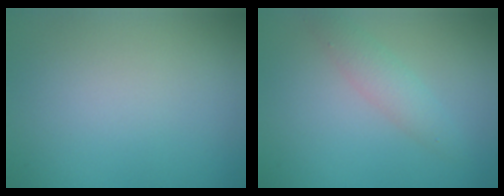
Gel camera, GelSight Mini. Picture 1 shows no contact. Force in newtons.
{"total": 2.3, "press": 2.3, "slide": 0.1}